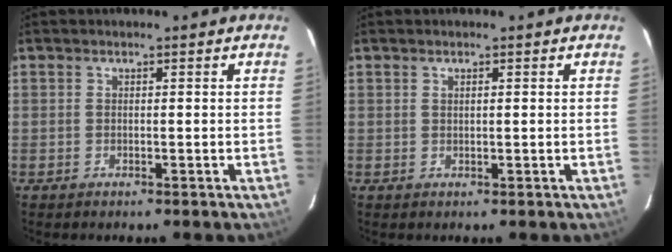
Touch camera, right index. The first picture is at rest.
{"total": 0.8, "force": [0.4, 0.3, 0.6], "torque": [-0.011, 0.003, 0.007]}